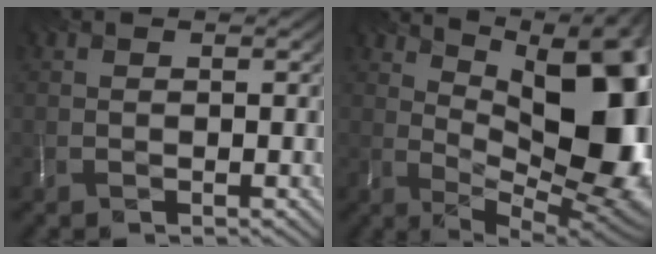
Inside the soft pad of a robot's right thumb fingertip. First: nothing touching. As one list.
[{"total": 18.1, "force": [5.9, 8.4, 14.9], "torque": [-0.199, 0.017, 0.097]}]